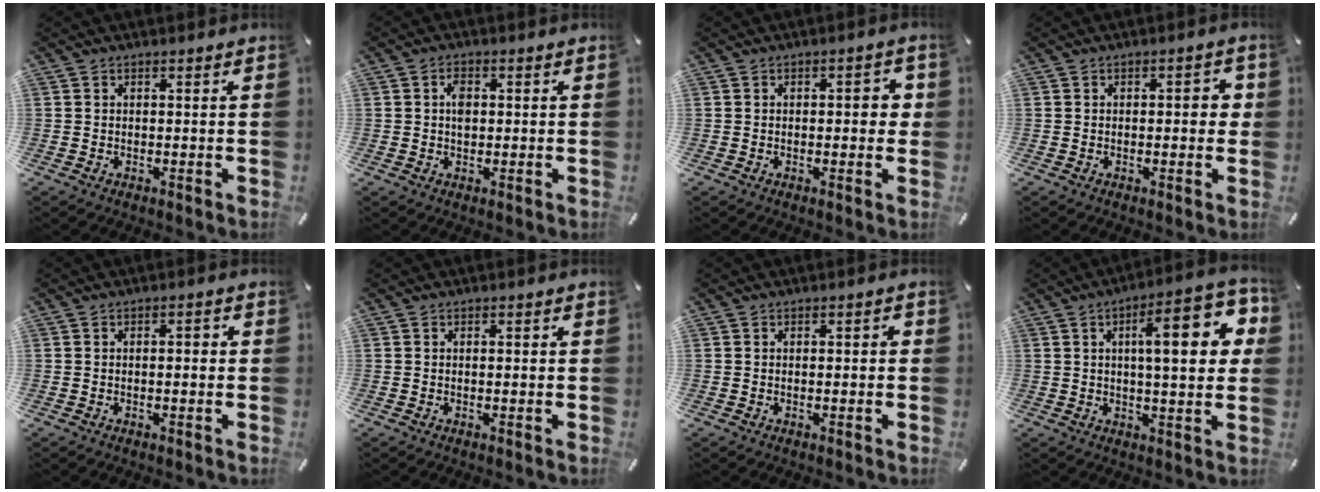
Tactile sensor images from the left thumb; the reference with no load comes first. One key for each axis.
{"total": 3.3, "fx": 0.4, "fy": 2.2, "fz": 2.4, "tx": -0.042, "ty": 0.004, "tz": 0.003}
{"total": 4.1, "fx": 0.0, "fy": 1.9, "fz": 3.6, "tx": -0.040, "ty": 0.000, "tz": -0.007}
{"total": 3.9, "fx": -0.1, "fy": 1.8, "fz": 3.4, "tx": -0.037, "ty": -0.001, "tz": -0.009}
{"total": 2.0, "fx": -0.5, "fy": 0.7, "fz": 1.8, "tx": -0.030, "ty": 0.008, "tz": -0.012}
{"total": 0.9, "fx": -0.1, "fy": 0.2, "fz": 0.9, "tx": -0.015, "ty": -0.001, "tz": -0.002}
{"total": 1.5, "fx": -0.2, "fy": 0.6, "fz": 1.4, "tx": -0.025, "ty": 0.003, "tz": -0.005}
{"total": 17.5, "fx": 4.6, "fy": 5.5, "fz": 15.9, "tx": -0.227, "ty": -0.010, "tz": 0.063}